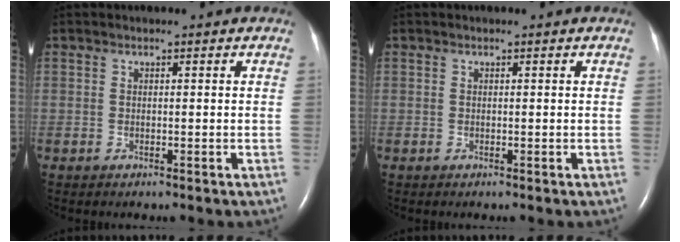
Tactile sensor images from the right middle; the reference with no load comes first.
{"total": 0.0}